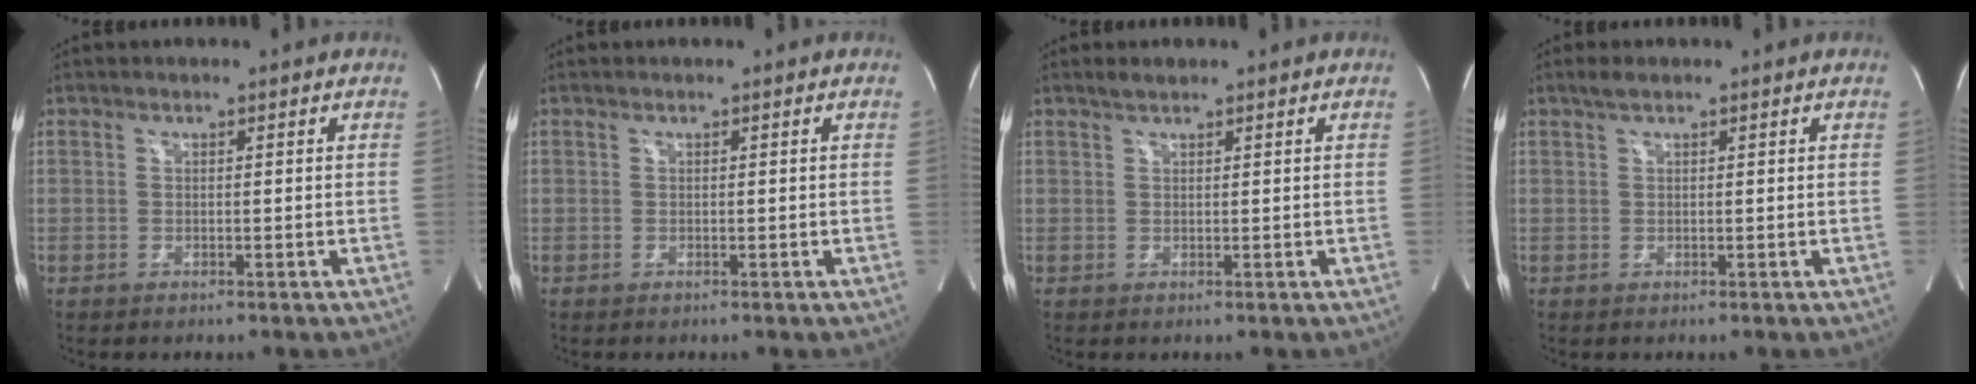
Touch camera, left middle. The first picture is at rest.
{"total": 0.0}
{"total": 1.3, "force": [1.1, 0.3, 0.6], "torque": [-0.017, 0.007, 0.023]}
{"total": 1.4, "force": [1.0, 0.4, 0.9], "torque": [-0.024, 0.011, 0.021]}